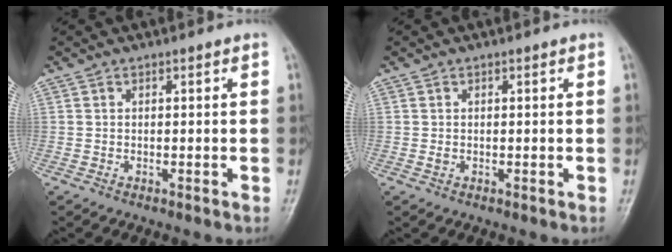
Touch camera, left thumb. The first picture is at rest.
{"total": 0.7, "force": [0.1, 0.5, 0.3], "torque": [-0.004, 0.000, 0.001]}